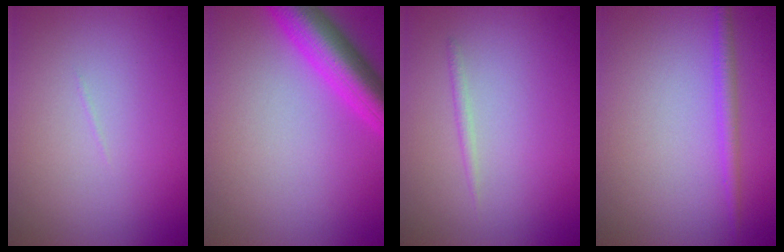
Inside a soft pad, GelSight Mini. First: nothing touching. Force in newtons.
{"total": 6.0, "press": 6.0, "slide": 0.3}
{"total": 0.7, "press": 0.7, "slide": 0.1}
{"total": 1.5, "press": 1.5, "slide": 0.1}